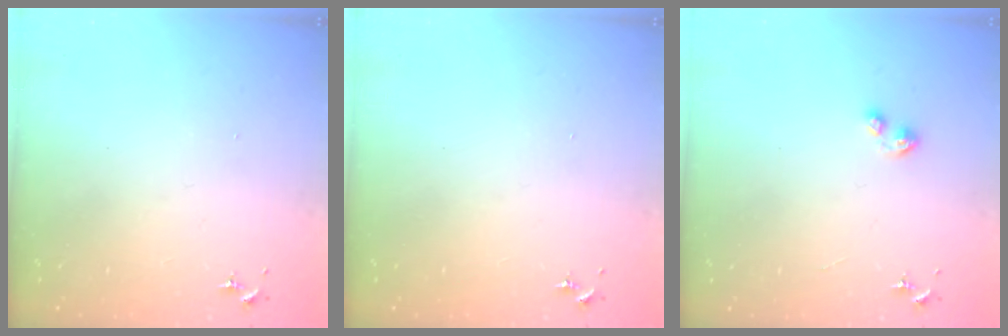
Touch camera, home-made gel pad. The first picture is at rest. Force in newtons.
{"total": 0.0}
{"total": 2.2, "press": 2.2, "slide": 0.2}